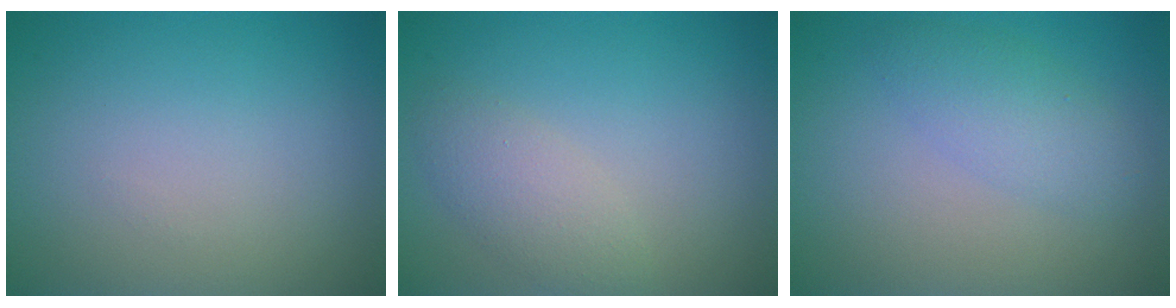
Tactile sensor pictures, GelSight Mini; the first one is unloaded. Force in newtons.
{"total": 3.4, "press": 3.4, "slide": 0.2}
{"total": 2.7, "press": 2.7, "slide": 0.0}